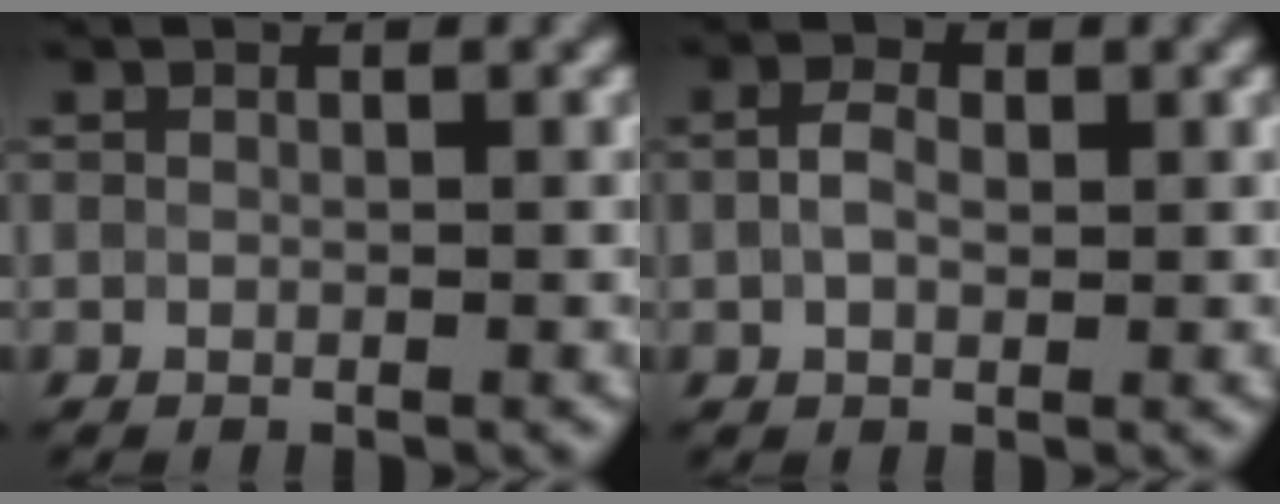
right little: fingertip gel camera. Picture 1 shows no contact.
{"total": 2.1, "force": [0.2, 1.2, 1.6], "torque": [-0.035, 0.009, 0.000]}